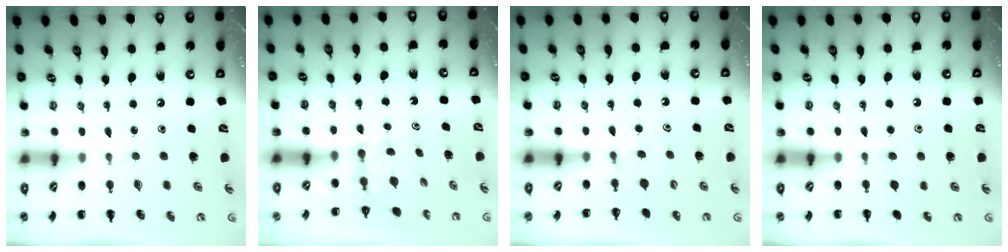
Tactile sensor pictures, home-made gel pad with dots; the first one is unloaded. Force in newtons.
{"total": 3.0, "press": 2.9, "slide": 1.0}
{"total": 3.7, "press": 3.4, "slide": 1.4}
{"total": 3.7, "press": 3.3, "slide": 1.5}